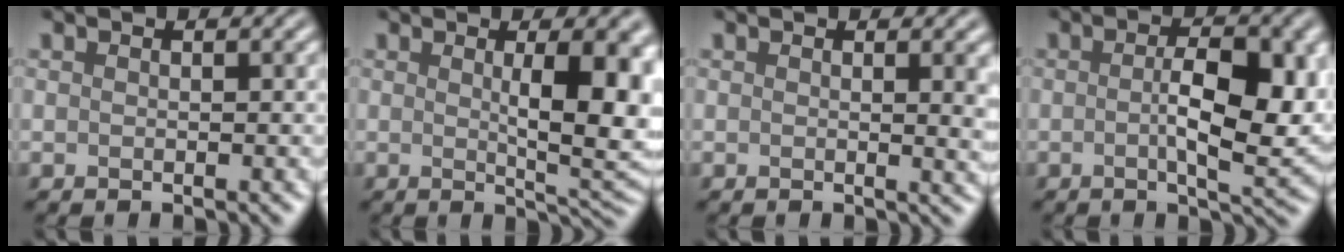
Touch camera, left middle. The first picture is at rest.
{"total": 7.4, "force": [1.0, 1.9, 7.1], "torque": [-0.092, -0.006, 0.023]}
{"total": 2.6, "force": [0.6, 0.9, 2.4], "torque": [-0.018, -0.001, 0.006]}
{"total": 7.0, "force": [0.0, 2.3, 6.7], "torque": [-0.103, -0.006, 0.001]}